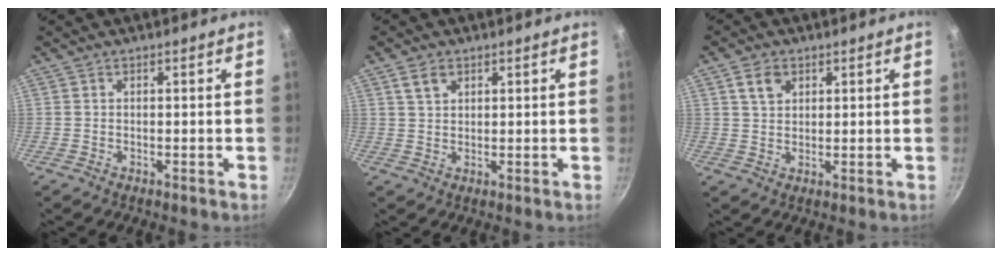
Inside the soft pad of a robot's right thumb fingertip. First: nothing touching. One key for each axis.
{"total": 3.3, "fx": 1.8, "fy": 2.0, "fz": 1.8, "tx": -0.023, "ty": -0.001, "tz": 0.035}
{"total": 4.2, "fx": 2.0, "fy": 2.8, "fz": 2.3, "tx": -0.029, "ty": -0.002, "tz": 0.038}